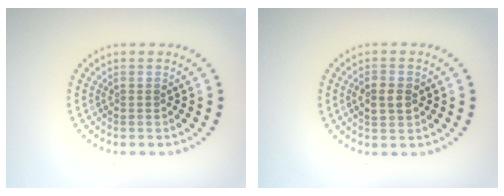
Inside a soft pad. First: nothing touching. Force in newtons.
{"total": 2.2, "press": 2.2, "slide": 0.1}